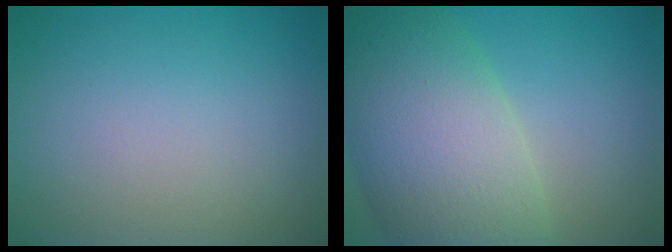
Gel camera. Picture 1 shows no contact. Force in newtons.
{"total": 11.6, "press": 11.5, "slide": 0.6}